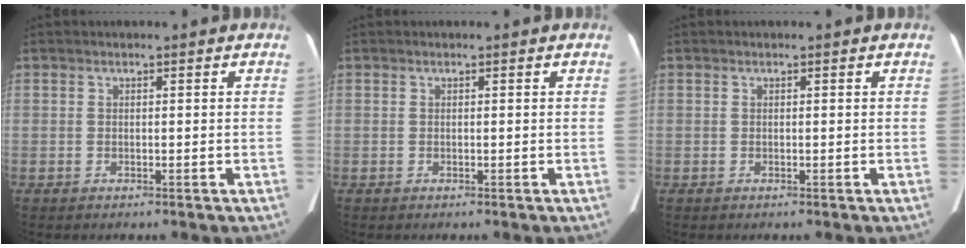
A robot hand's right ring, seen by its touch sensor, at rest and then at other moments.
{"total": 0.0}
{"total": 0.0}